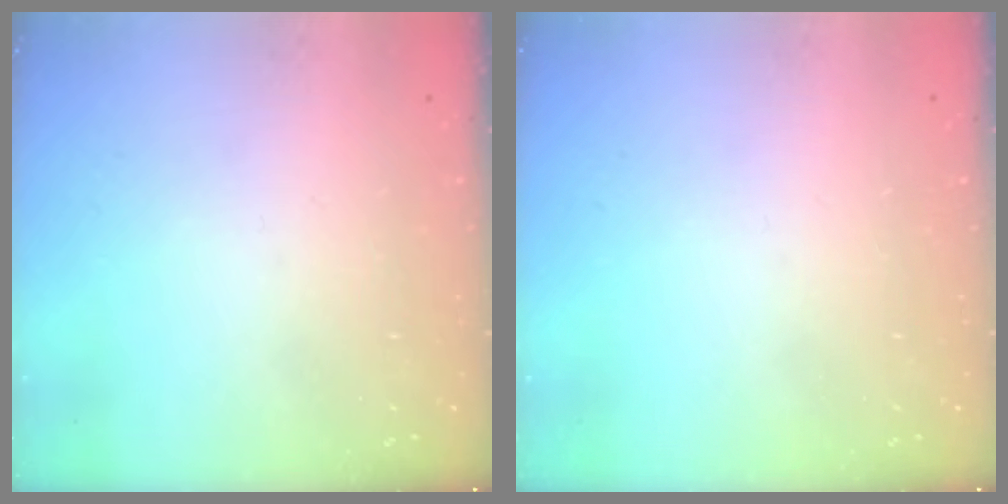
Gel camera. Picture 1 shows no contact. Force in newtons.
{"total": 0.0}